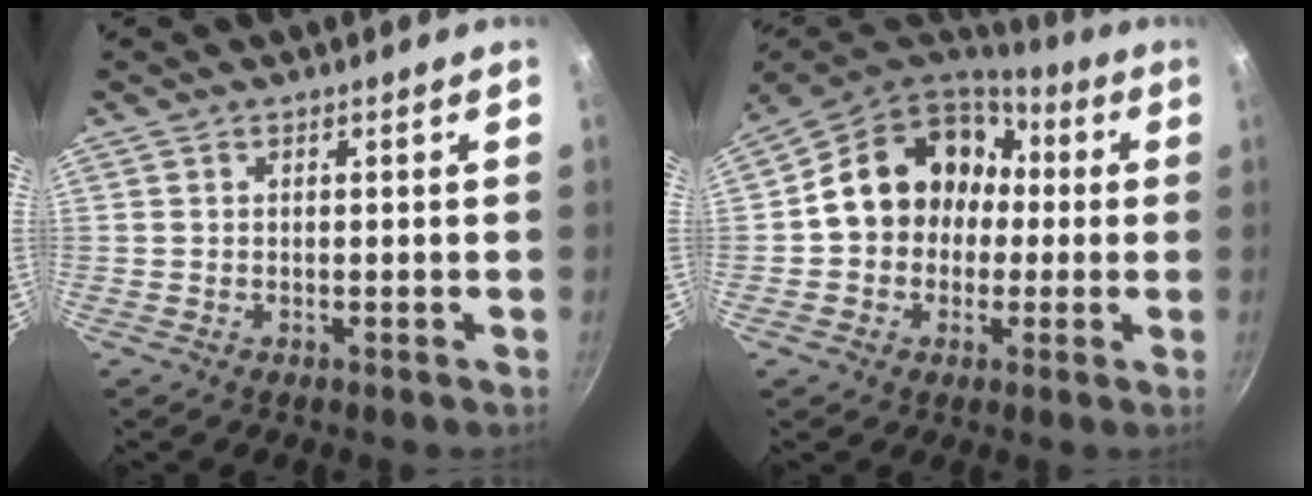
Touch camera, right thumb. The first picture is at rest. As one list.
[{"total": 16.5, "force": [1.2, 14.1, 8.6], "torque": [-0.106, 0.050, 0.012]}]